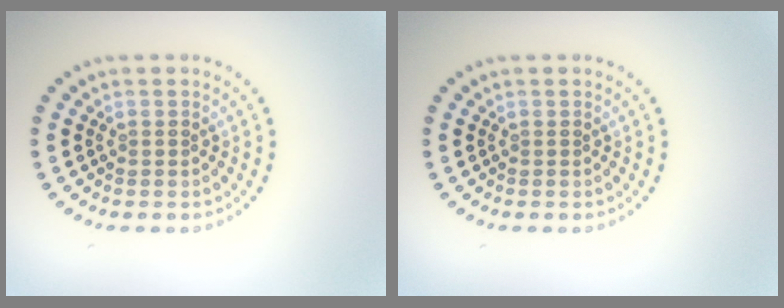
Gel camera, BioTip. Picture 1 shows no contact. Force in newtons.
{"total": 0.0}